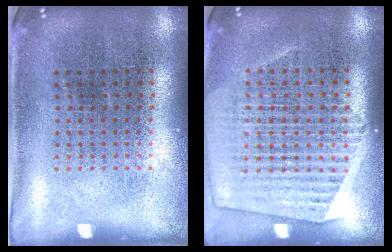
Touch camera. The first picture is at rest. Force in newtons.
{"total": 1.3, "press": 1.2, "slide": 0.5}